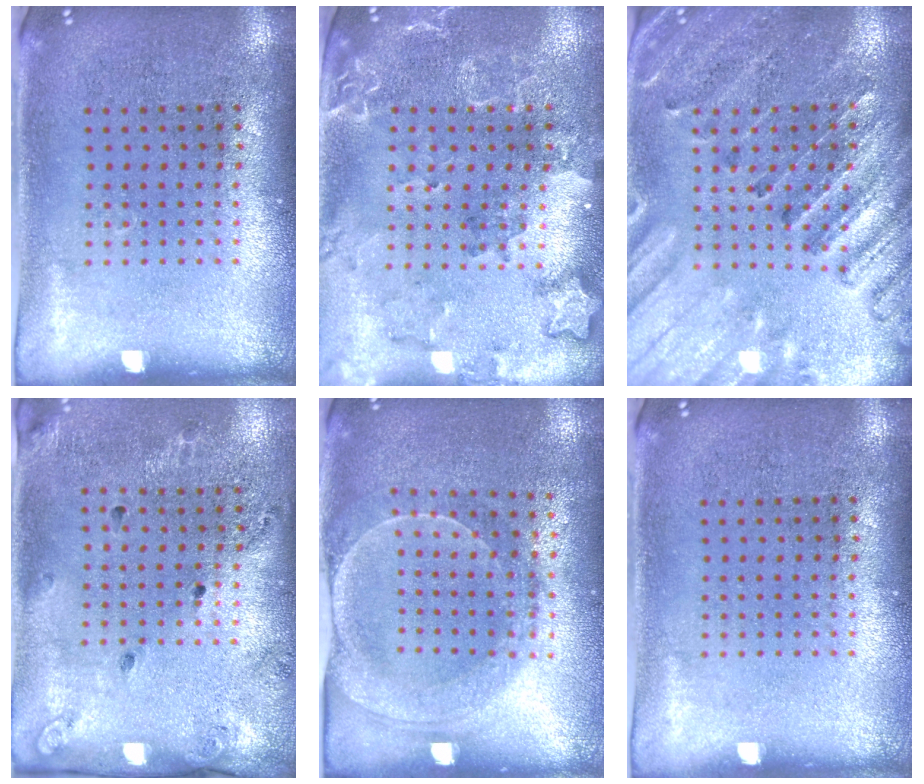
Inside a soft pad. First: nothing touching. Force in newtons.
{"total": 2.0, "press": 1.9, "slide": 0.7}
{"total": 2.7, "press": 2.6, "slide": 0.8}
{"total": 1.6, "press": 1.2, "slide": 1.1}
{"total": 1.8, "press": 1.7, "slide": 0.4}
{"total": 0.0}